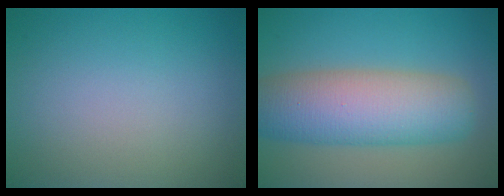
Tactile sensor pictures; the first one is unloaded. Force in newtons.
{"total": 8.9, "press": 8.9, "slide": 0.2}